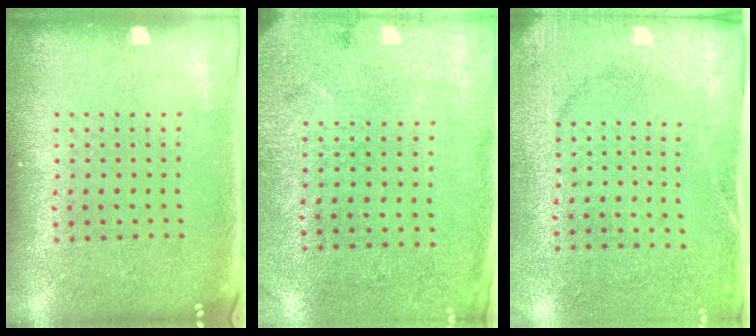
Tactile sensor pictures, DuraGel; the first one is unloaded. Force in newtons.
{"total": 2.7, "press": 2.2, "slide": 1.7}
{"total": 2.6, "press": 2.0, "slide": 1.6}